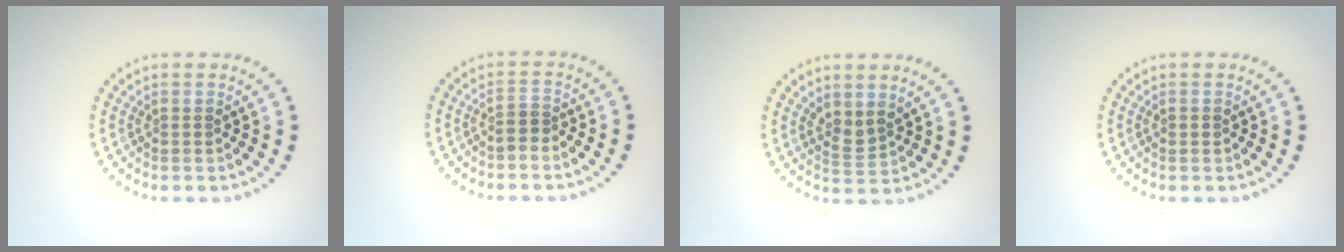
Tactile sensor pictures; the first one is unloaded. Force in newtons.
{"total": 1.0, "press": 0.8, "slide": 0.7}
{"total": 1.8, "press": 1.4, "slide": 1.2}
{"total": 0.7, "press": 0.7, "slide": 0.2}